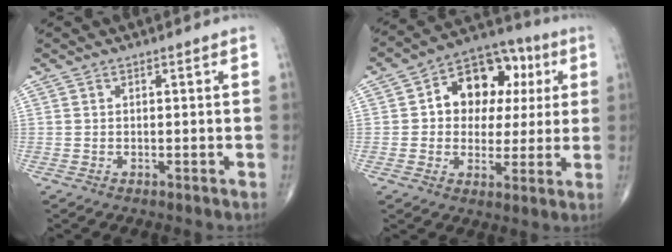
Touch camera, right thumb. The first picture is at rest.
{"total": 15.0, "force": [3.4, 10.8, 9.8], "torque": [-0.085, 0.017, 0.043]}